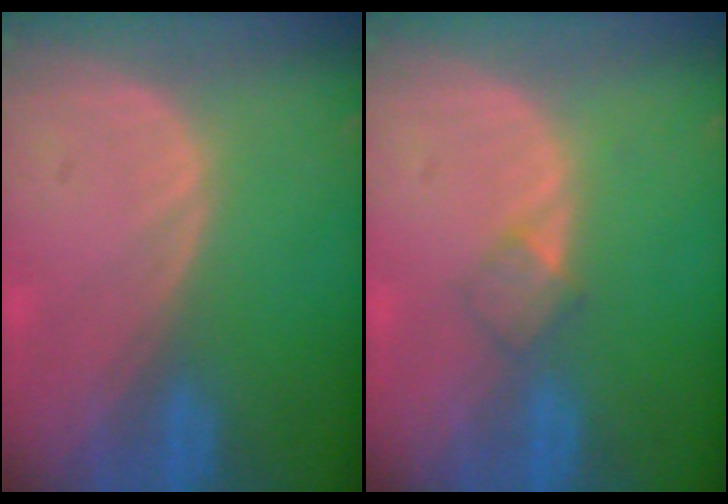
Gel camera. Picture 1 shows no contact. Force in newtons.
{"total": 2.0, "press": 2.0, "slide": 0.2}